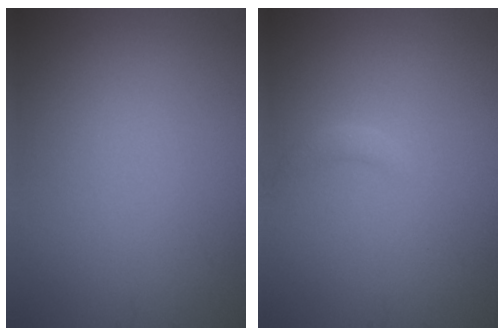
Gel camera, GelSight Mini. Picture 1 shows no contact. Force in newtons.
{"total": 1.0, "press": 1.0, "slide": 0.1}